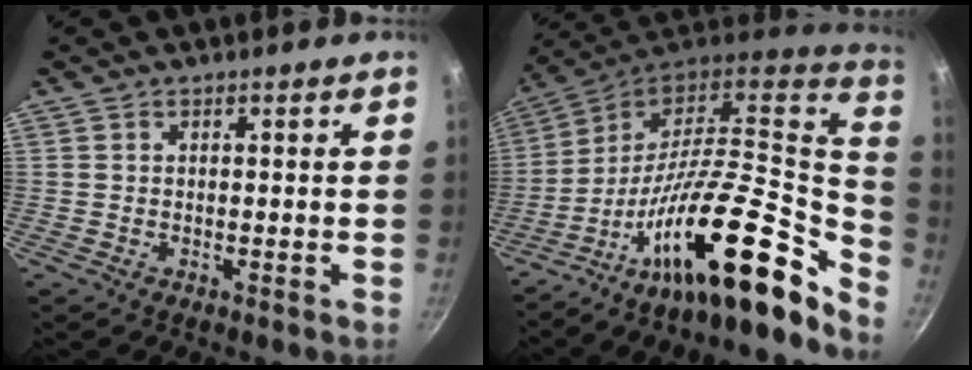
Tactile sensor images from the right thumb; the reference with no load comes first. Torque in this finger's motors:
{"motor_torque": [0.58, 0.55, 1.83, -0.94, 0.19]}